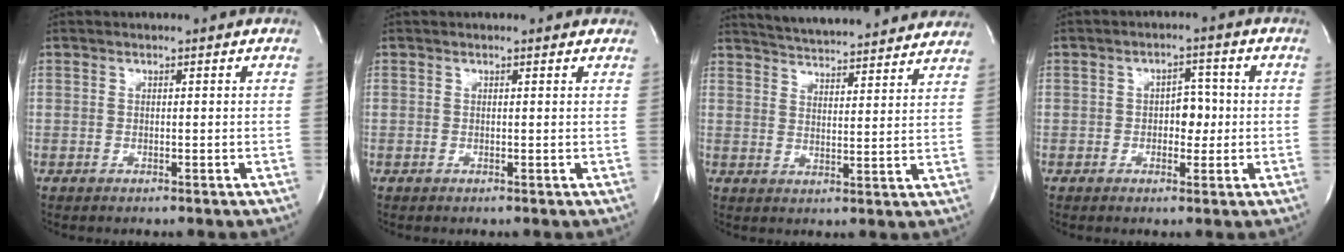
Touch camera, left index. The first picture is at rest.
{"total": 1.5, "force": [1.2, 0.6, 0.6], "torque": [-0.015, 0.008, 0.008]}
{"total": 21.9, "force": [20.4, 2.6, 7.3], "torque": [-0.117, -0.007, 0.263]}
{"total": 3.9, "force": [-0.3, 2.5, 3.0], "torque": [-0.038, 0.010, -0.005]}